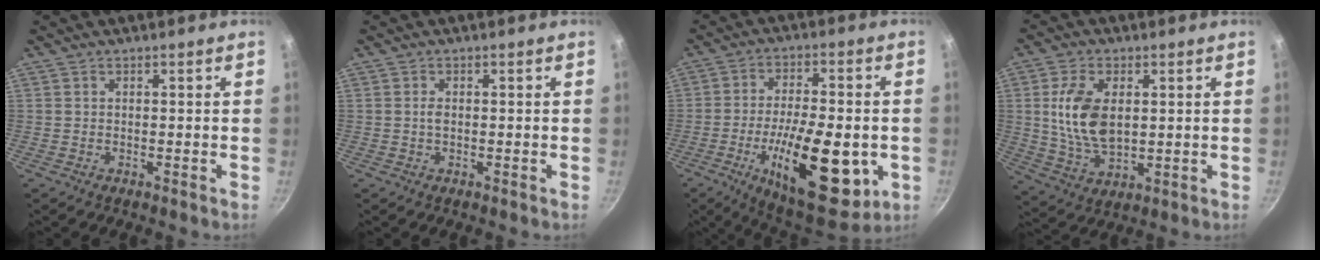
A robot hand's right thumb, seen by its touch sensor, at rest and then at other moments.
{"total": 1.2, "force": [0.1, 0.7, 1.0], "torque": [-0.019, 0.001, 0.000]}
{"total": 22.3, "force": [-5.7, 9.3, 19.4], "torque": [-0.281, 0.005, -0.082]}
{"total": 12.2, "force": [2.0, 7.0, 9.8], "torque": [-0.178, -0.013, 0.044]}